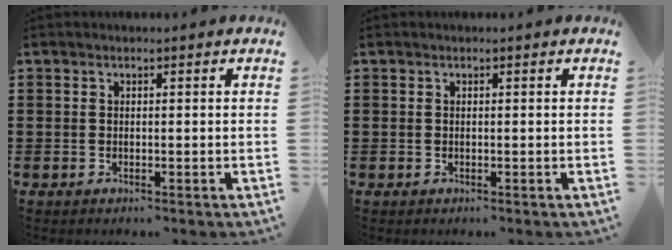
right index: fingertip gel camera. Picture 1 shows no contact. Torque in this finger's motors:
{"motor_torque": [1.22, 0.92, 0.00, -0.01]}